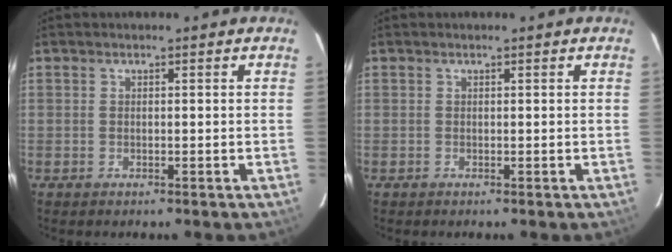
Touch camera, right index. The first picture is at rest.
{"total": 0.0}